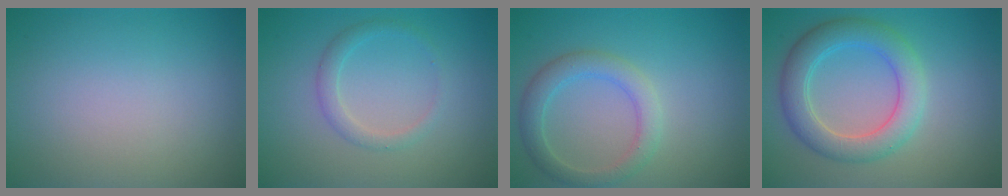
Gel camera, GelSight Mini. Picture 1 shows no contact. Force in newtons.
{"total": 1.7, "press": 1.7, "slide": 0.0}
{"total": 3.1, "press": 3.1, "slide": 0.1}
{"total": 4.9, "press": 4.9, "slide": 0.2}